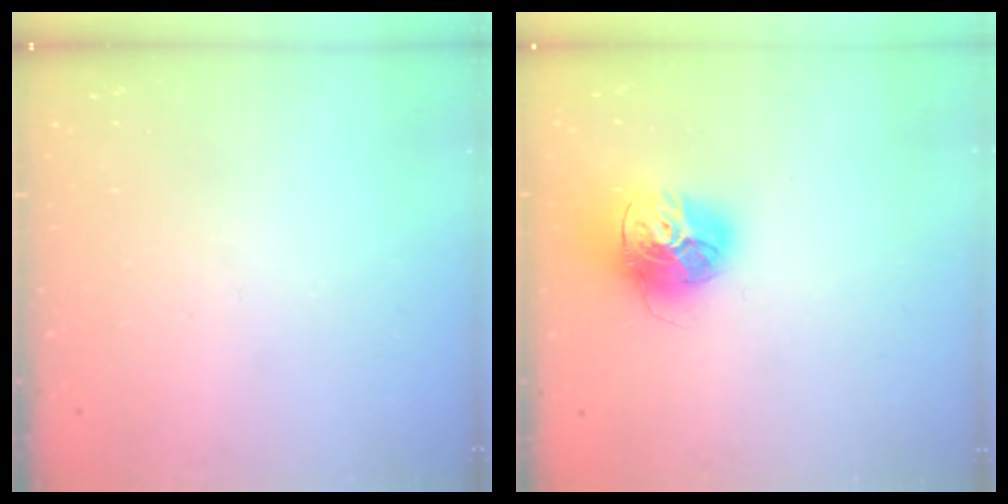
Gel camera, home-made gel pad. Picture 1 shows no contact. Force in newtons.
{"total": 17.1, "press": 17.0, "slide": 1.5}